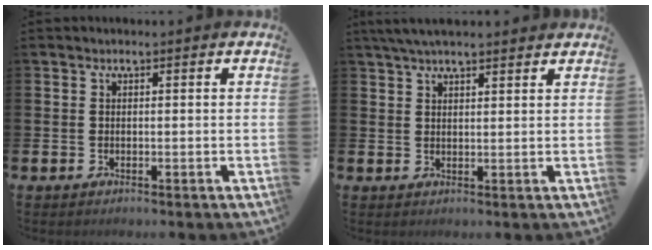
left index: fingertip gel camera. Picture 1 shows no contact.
{"total": 4.0, "force": [3.5, 0.8, 1.8], "torque": [-0.040, -0.005, 0.065]}